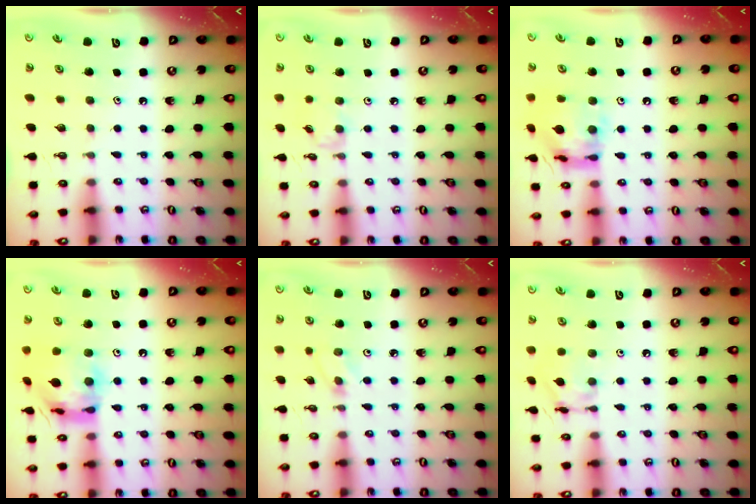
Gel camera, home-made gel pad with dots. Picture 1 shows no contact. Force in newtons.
{"total": 2.5, "press": 2.5, "slide": 0.4}
{"total": 14.9, "press": 14.9, "slide": 1.3}
{"total": 15.6, "press": 15.5, "slide": 1.8}
{"total": 3.0, "press": 3.0, "slide": 0.4}
{"total": 10.8, "press": 10.7, "slide": 0.7}